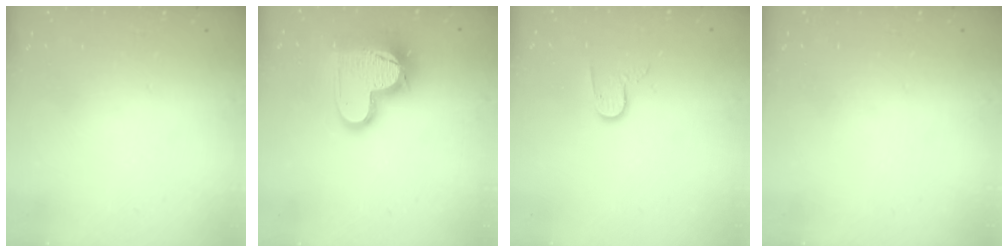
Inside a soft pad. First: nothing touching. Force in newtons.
{"total": 16.6, "press": 16.5, "slide": 1.3}
{"total": 6.5, "press": 6.4, "slide": 0.5}
{"total": 0.0}